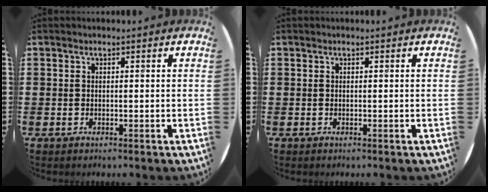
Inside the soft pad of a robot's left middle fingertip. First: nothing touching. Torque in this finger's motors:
{"motor_torque": [0.00, 0.00, 0.00, 0.00]}